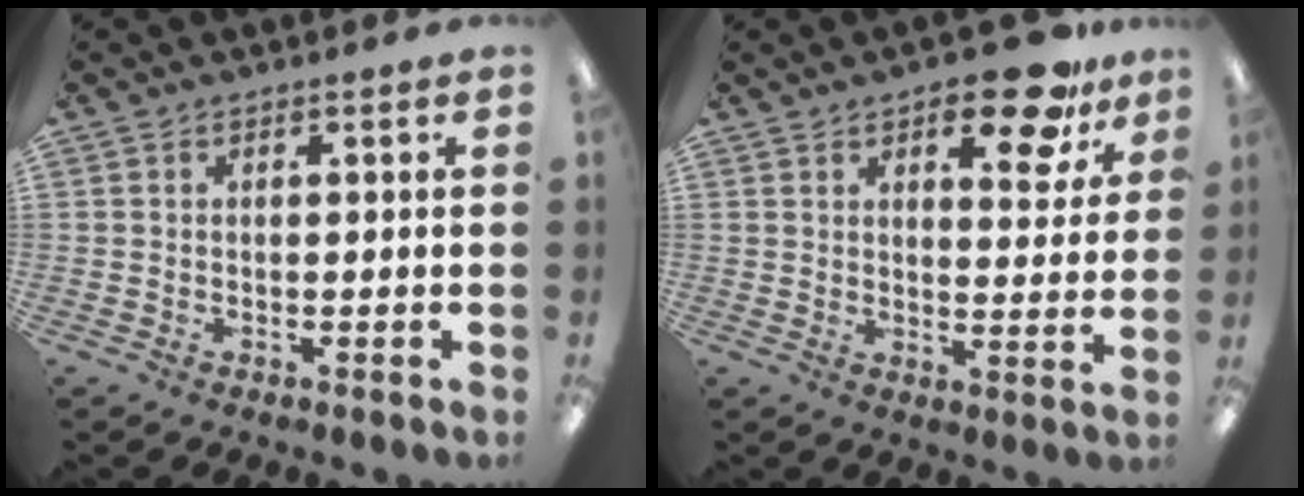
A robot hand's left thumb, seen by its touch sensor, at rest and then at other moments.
{"total": 13.0, "force": [9.0, 5.3, 7.8], "torque": [-0.085, -0.054, 0.148]}